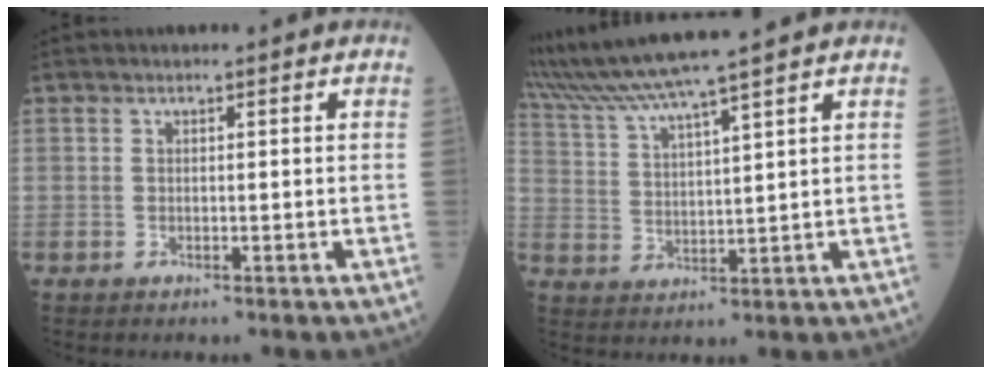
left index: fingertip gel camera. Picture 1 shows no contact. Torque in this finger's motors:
{"motor_torque": [1.07, -1.07, 0.22, 0.13]}